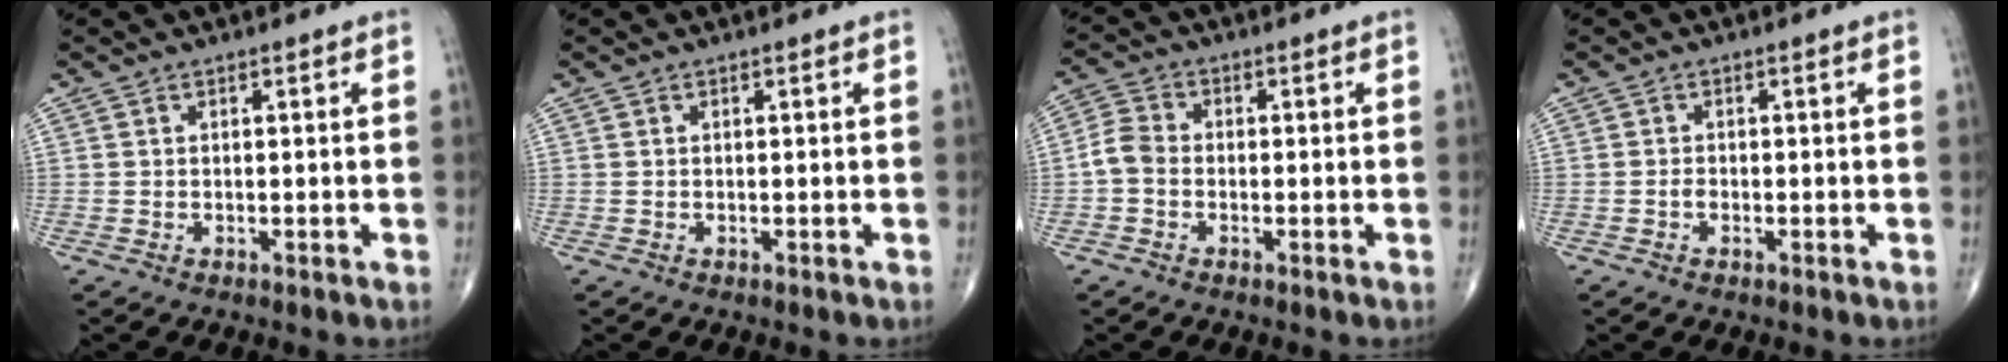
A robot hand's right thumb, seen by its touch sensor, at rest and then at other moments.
{"total": 0.0}
{"total": 4.2, "force": [-1.0, 3.2, 2.6], "torque": [-0.049, 0.011, -0.031]}
{"total": 0.9, "force": [-0.4, 0.6, 0.6], "torque": [-0.006, 0.005, -0.009]}